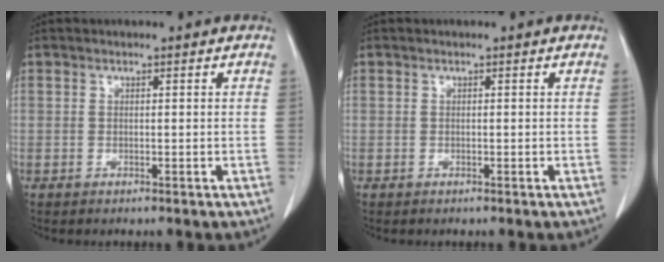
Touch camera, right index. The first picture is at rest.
{"total": 0.0}